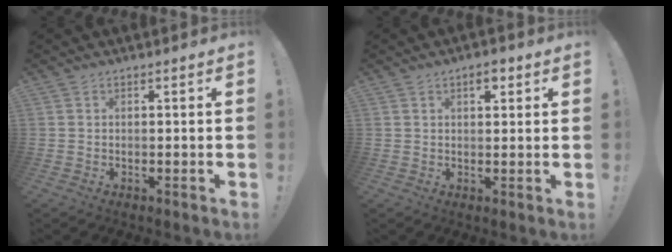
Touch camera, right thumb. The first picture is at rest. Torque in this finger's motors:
{"motor_torque": [-0.21, 0.26, -0.07, 0.10, 0.15]}